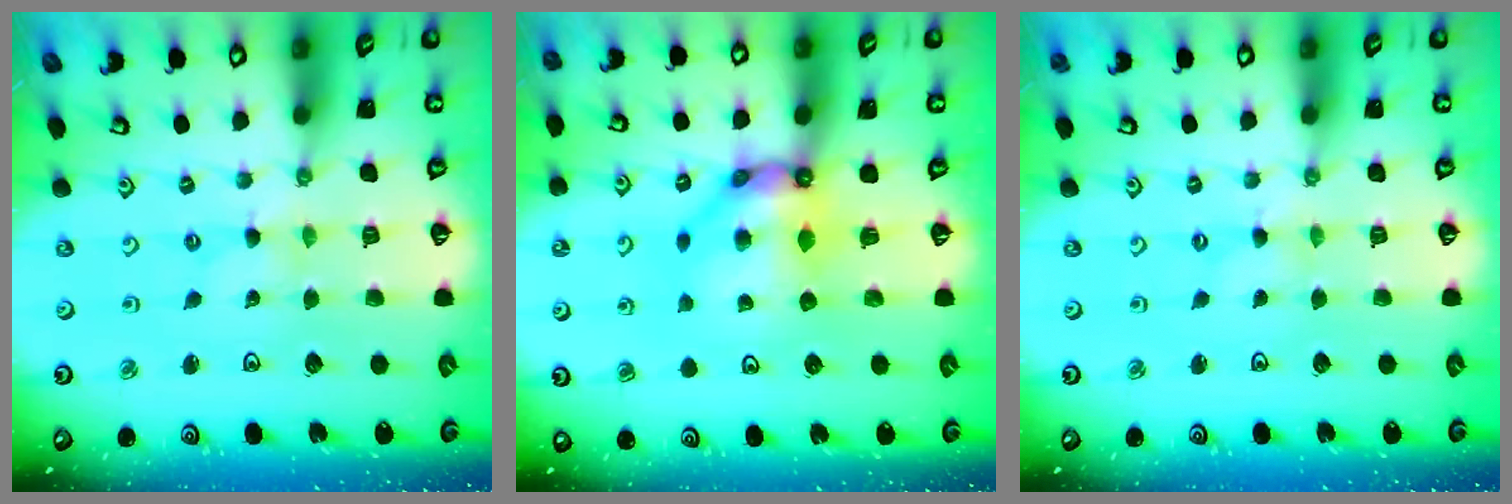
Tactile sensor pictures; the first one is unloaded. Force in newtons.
{"total": 9.0, "press": 8.9, "slide": 0.6}
{"total": 0.0}